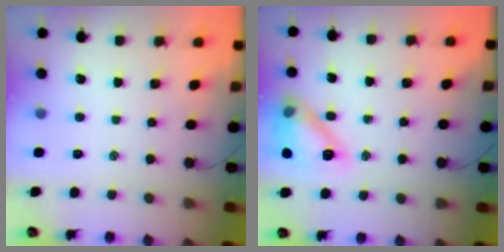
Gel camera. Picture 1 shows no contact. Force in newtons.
{"total": 14.2, "press": 14.1, "slide": 1.3}